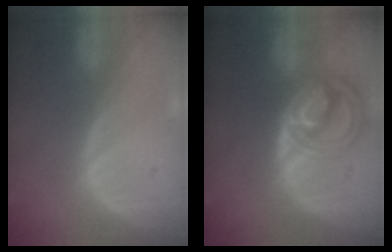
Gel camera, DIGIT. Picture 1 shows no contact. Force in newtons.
{"total": 8.6, "press": 7.4, "slide": 4.4}